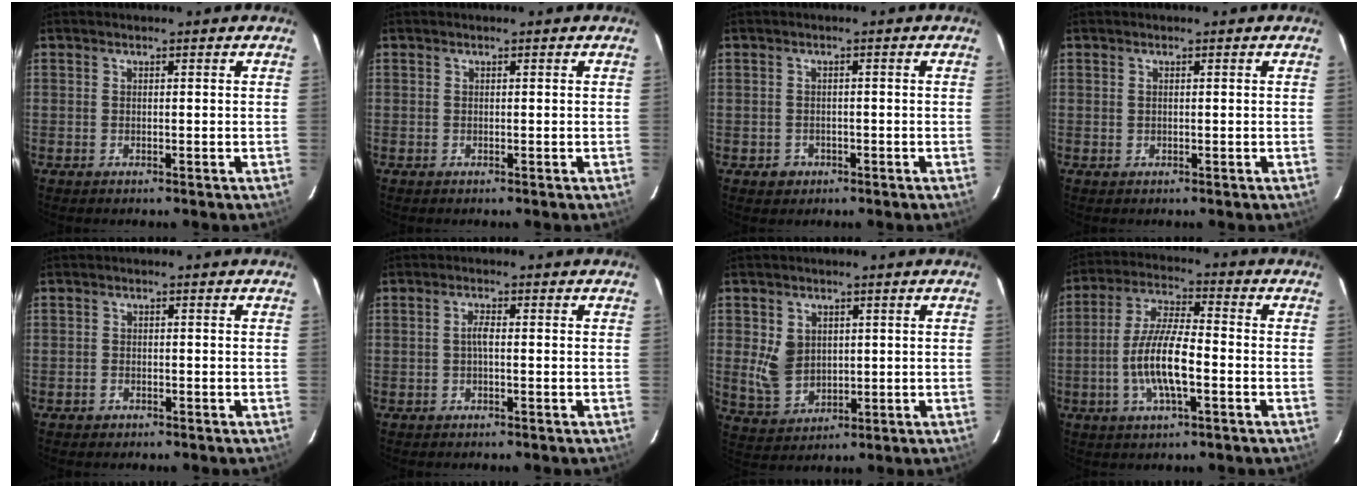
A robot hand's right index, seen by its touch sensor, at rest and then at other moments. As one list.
[{"total": 0.0}, {"total": 2.7, "force": [-1.0, 2.5, 0.3], "torque": [-0.011, 0.004, -0.011]}, {"total": 0.6, "force": [0.2, 0.4, 0.4], "torque": [-0.008, 0.000, 0.005]}, {"total": 1.5, "force": [-1.0, 1.1, 0.2], "torque": [-0.006, 0.005, -0.013]}, {"total": 1.7, "force": [-0.3, 0.4, 1.6], "torque": [-0.032, 0.005, -0.008]}, {"total": 7.5, "force": [1.0, 6.1, 4.3], "torque": [-0.090, -0.002, 0.036]}, {"total": 11.2, "force": [-3.1, 3.0, 10.3], "torque": [-0.208, 0.000, -0.060]}]